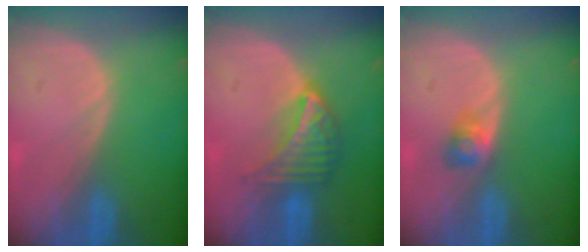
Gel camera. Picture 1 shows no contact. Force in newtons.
{"total": 7.2, "press": 6.3, "slide": 3.3}
{"total": 2.6, "press": 2.4, "slide": 0.9}